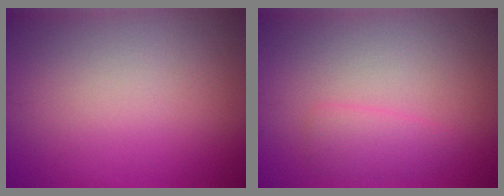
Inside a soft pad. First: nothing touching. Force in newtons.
{"total": 1.9, "press": 1.9, "slide": 0.1}